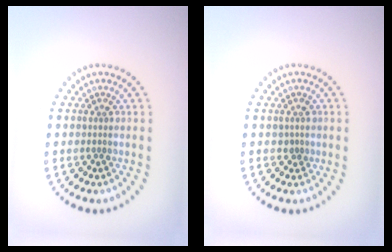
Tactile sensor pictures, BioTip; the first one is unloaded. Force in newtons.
{"total": 0.9, "press": 0.8, "slide": 0.4}